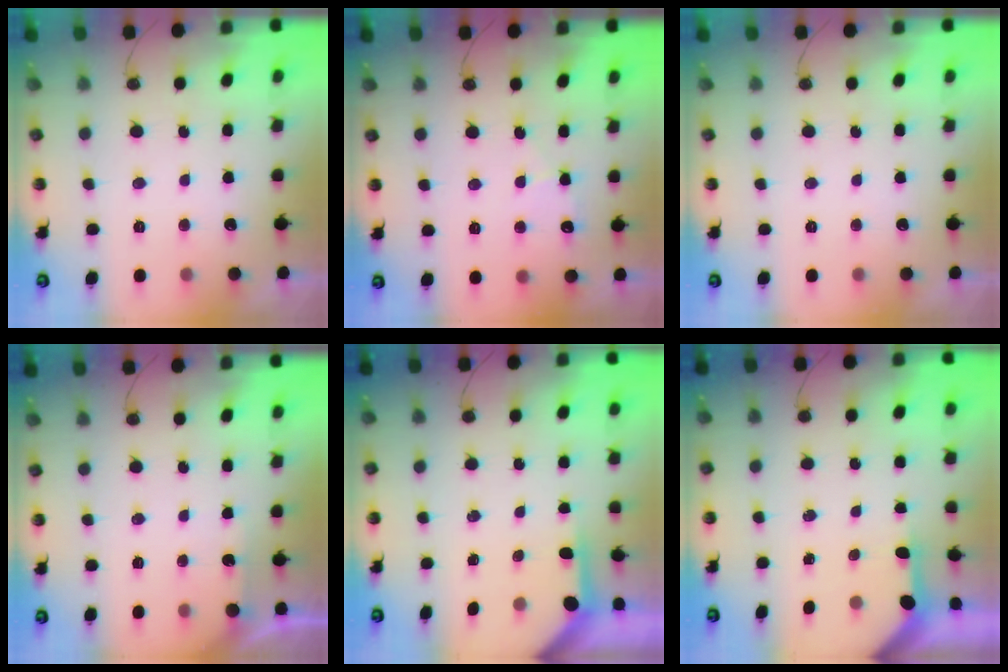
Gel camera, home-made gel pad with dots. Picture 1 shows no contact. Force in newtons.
{"total": 5.1, "press": 5.0, "slide": 0.6}
{"total": 0.0}
{"total": 2.1, "press": 2.1, "slide": 0.2}
{"total": 3.3, "press": 3.3, "slide": 0.3}
{"total": 2.9, "press": 2.9, "slide": 0.2}